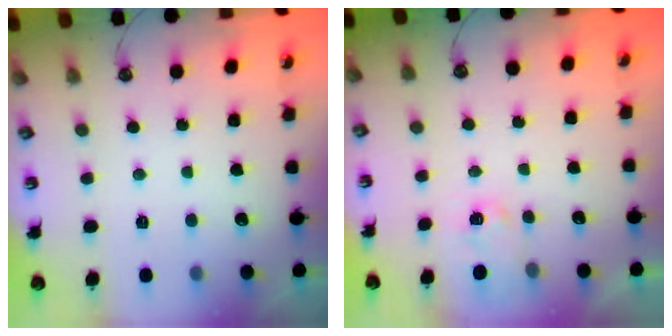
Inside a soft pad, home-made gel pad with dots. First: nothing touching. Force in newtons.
{"total": 2.6, "press": 2.6, "slide": 0.4}